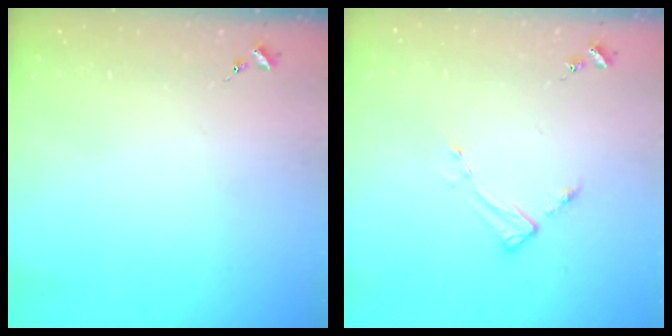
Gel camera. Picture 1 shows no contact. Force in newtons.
{"total": 3.6, "press": 3.5, "slide": 0.4}